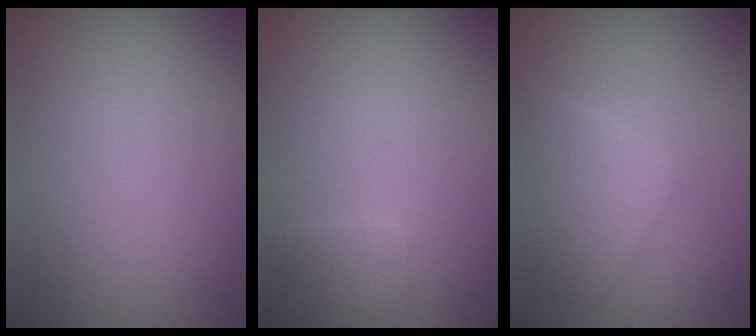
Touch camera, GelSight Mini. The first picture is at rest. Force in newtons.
{"total": 1.5, "press": 1.5, "slide": 0.1}
{"total": 3.1, "press": 3.1, "slide": 0.4}